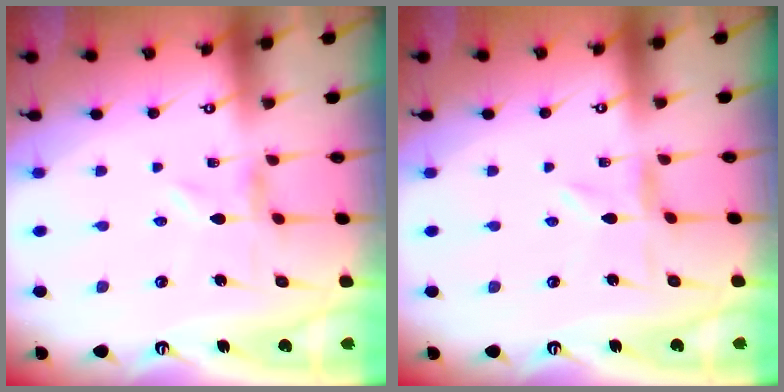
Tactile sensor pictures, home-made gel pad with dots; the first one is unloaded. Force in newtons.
{"total": 0.0}